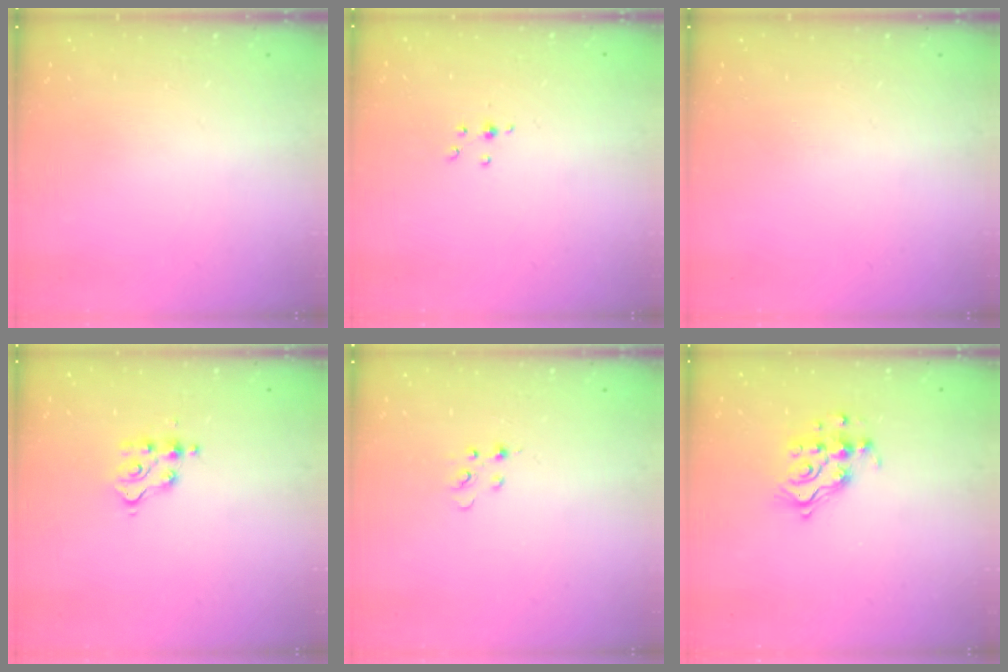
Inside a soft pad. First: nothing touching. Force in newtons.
{"total": 3.0, "press": 2.8, "slide": 0.9}
{"total": 0.0}
{"total": 4.9, "press": 4.9, "slide": 0.2}
{"total": 3.8, "press": 3.7, "slide": 0.4}
{"total": 11.5, "press": 11.4, "slide": 1.0}